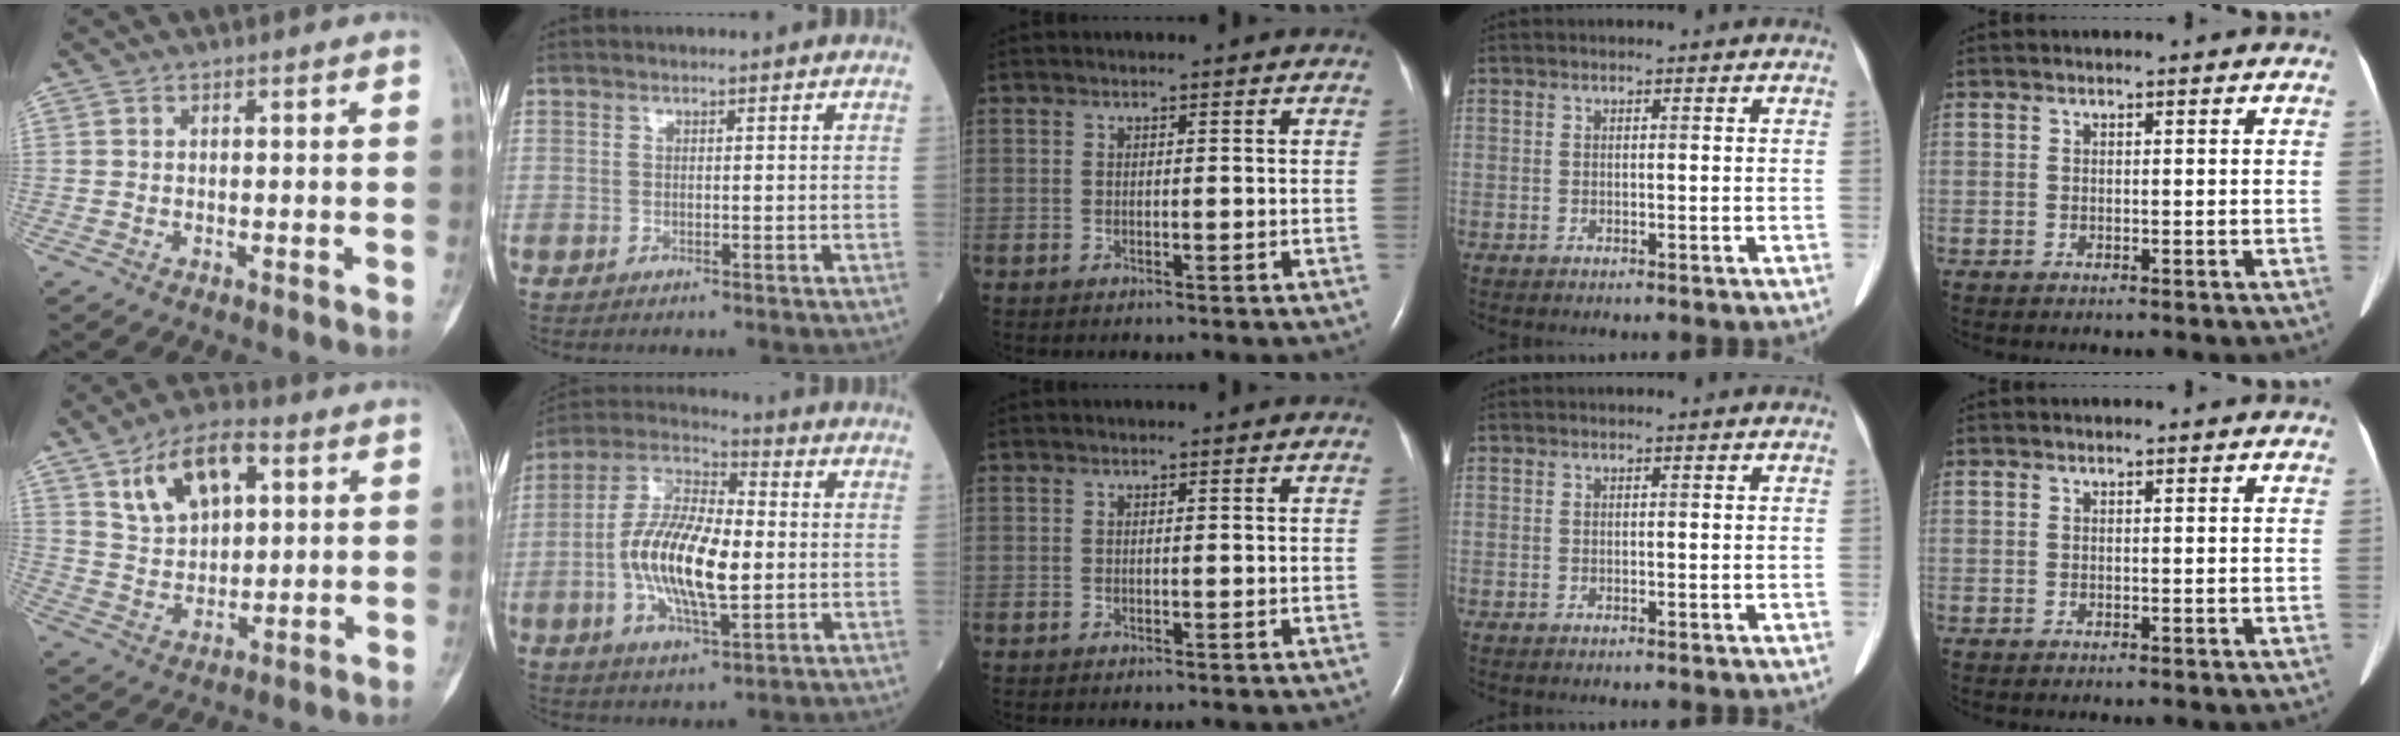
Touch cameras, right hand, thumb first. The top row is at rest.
{"thumb": {"total": 12.7, "force": [5.4, 7.2, 9.0], "torque": [-0.133, -0.007, 0.099]}, "index": {"total": 15.3, "force": [-1.5, 5.1, 14.4], "torque": [-0.289, 0.007, -0.030]}}